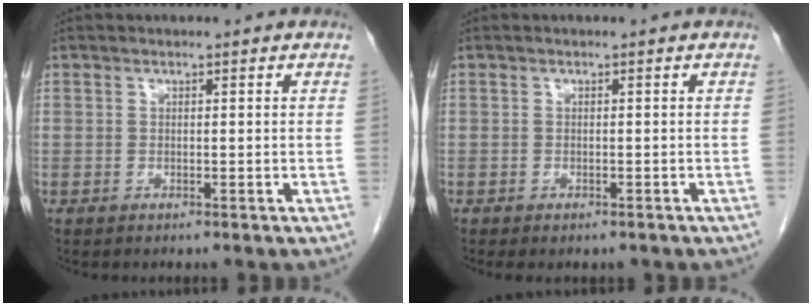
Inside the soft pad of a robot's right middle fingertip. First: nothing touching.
{"total": 2.8, "force": [-2.2, 1.1, 1.4], "torque": [-0.013, -0.005, -0.023]}